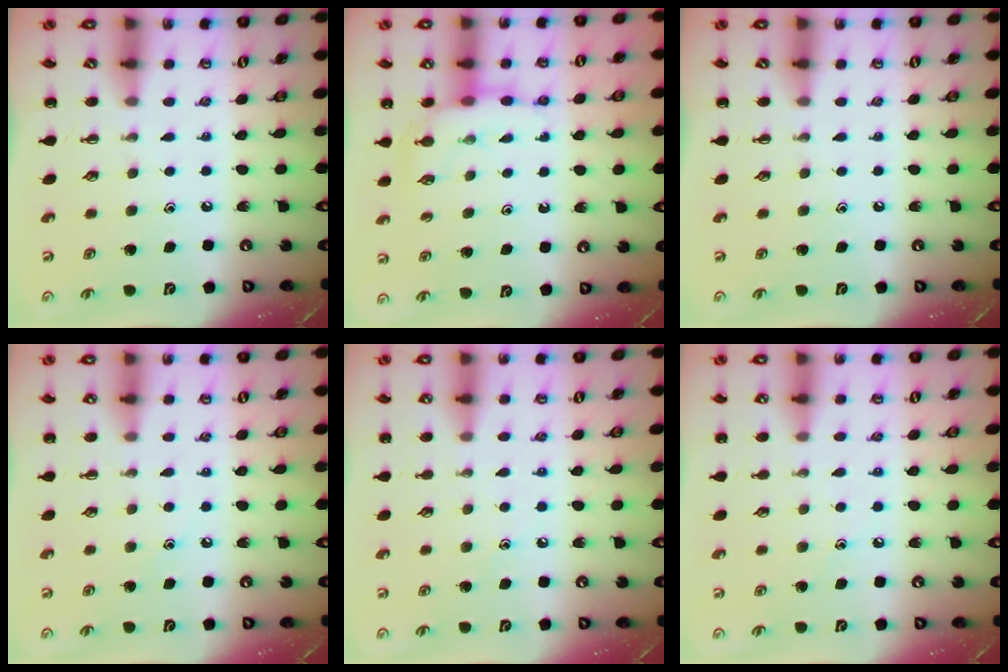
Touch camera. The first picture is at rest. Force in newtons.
{"total": 7.9, "press": 7.8, "slide": 0.8}
{"total": 0.0}
{"total": 6.7, "press": 6.5, "slide": 1.5}
{"total": 6.7, "press": 6.3, "slide": 2.1}
{"total": 6.7, "press": 6.3, "slide": 2.1}